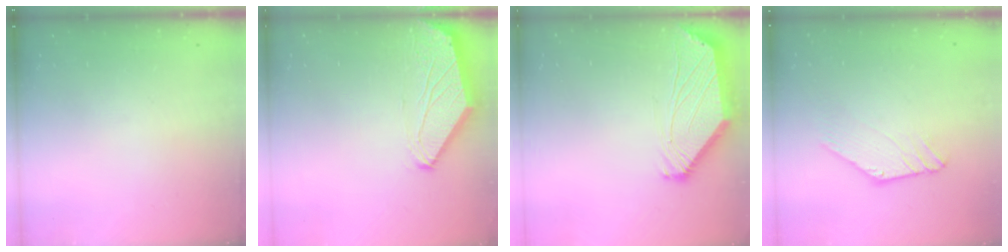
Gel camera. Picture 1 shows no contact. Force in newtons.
{"total": 0.0}
{"total": 2.4, "press": 2.4, "slide": 0.6}
{"total": 1.4, "press": 1.4, "slide": 0.0}